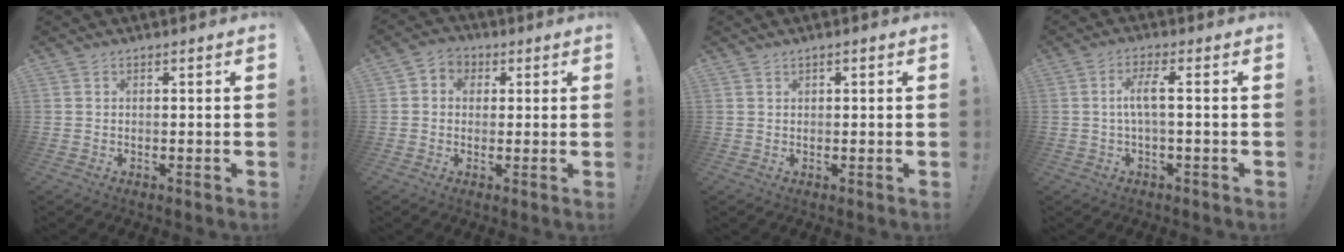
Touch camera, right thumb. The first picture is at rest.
{"total": 4.1, "force": [-0.1, 3.8, 1.6], "torque": [-0.019, 0.003, -0.001]}
{"total": 0.6, "force": [0.3, 0.3, 0.4], "torque": [-0.012, 0.003, 0.006]}
{"total": 5.8, "force": [0.1, 0.8, 5.8], "torque": [-0.108, 0.004, -0.003]}